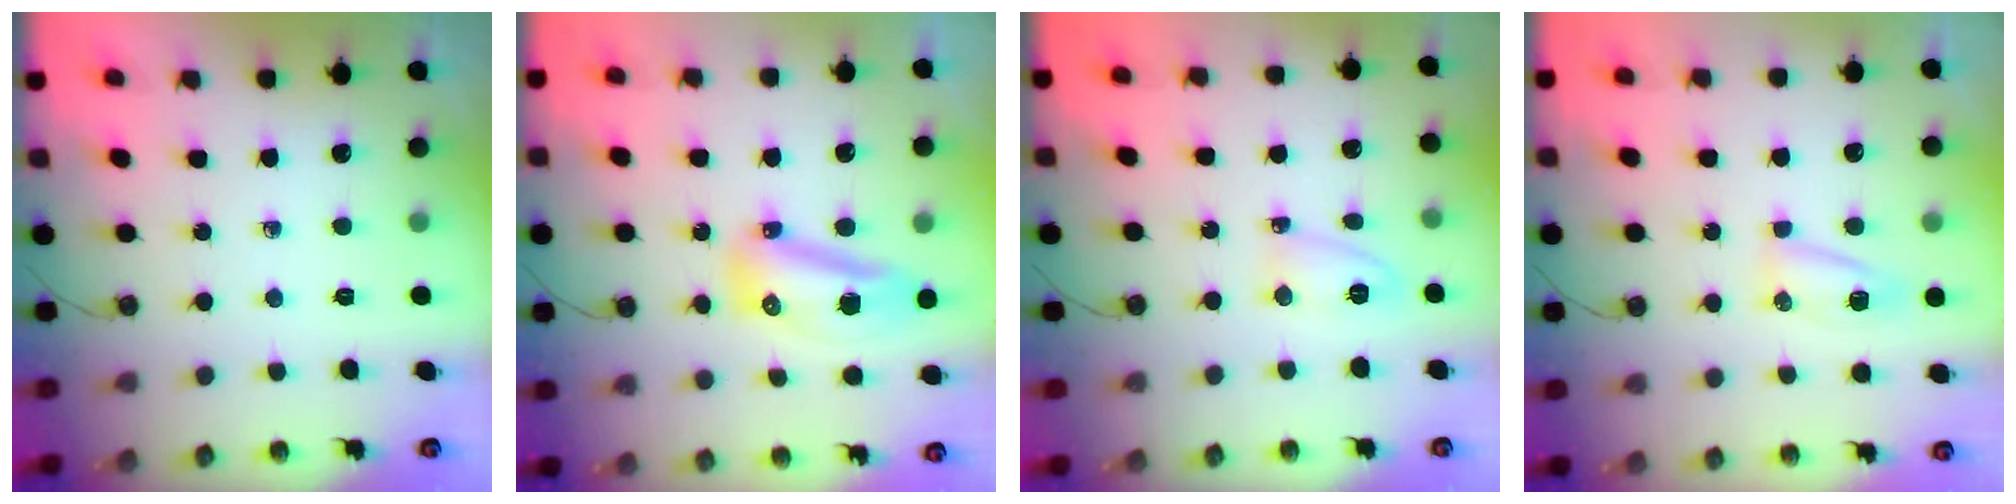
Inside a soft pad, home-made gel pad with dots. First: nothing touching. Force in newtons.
{"total": 10.3, "press": 10.2, "slide": 1.2}
{"total": 4.4, "press": 4.3, "slide": 0.8}
{"total": 5.6, "press": 5.6, "slide": 0.6}